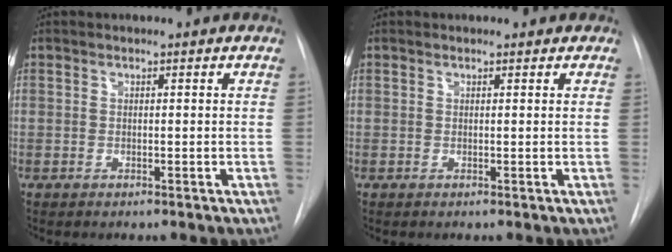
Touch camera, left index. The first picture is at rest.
{"total": 1.6, "force": [1.4, 0.8, 0.4], "torque": [-0.004, 0.011, 0.010]}